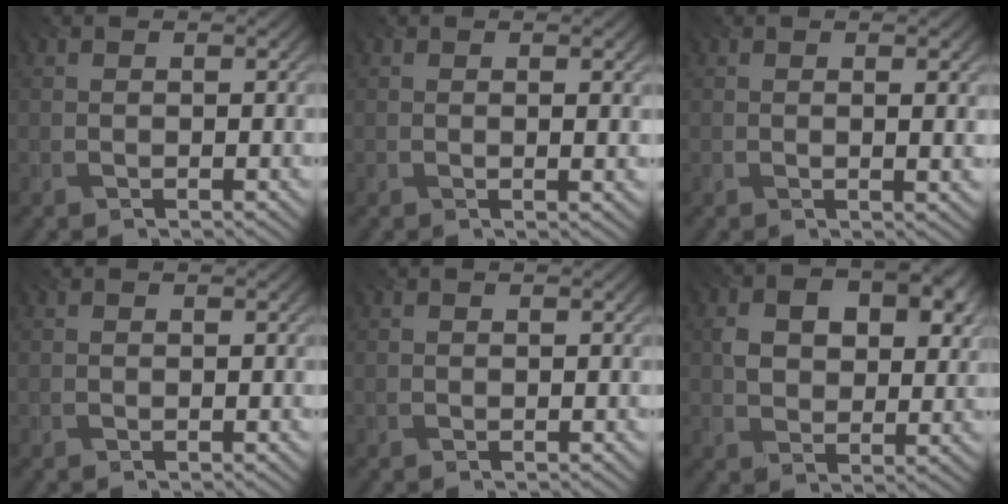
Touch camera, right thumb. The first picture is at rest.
{"total": 1.2, "force": [0.4, 0.0, 1.1], "torque": [-0.016, -0.006, 0.008]}
{"total": 1.6, "force": [0.5, 0.1, 1.5], "torque": [-0.024, -0.006, 0.011]}
{"total": 0.0}
{"total": 0.0}
{"total": 8.5, "force": [2.8, 5.7, 5.7], "torque": [-0.101, -0.007, 0.049]}